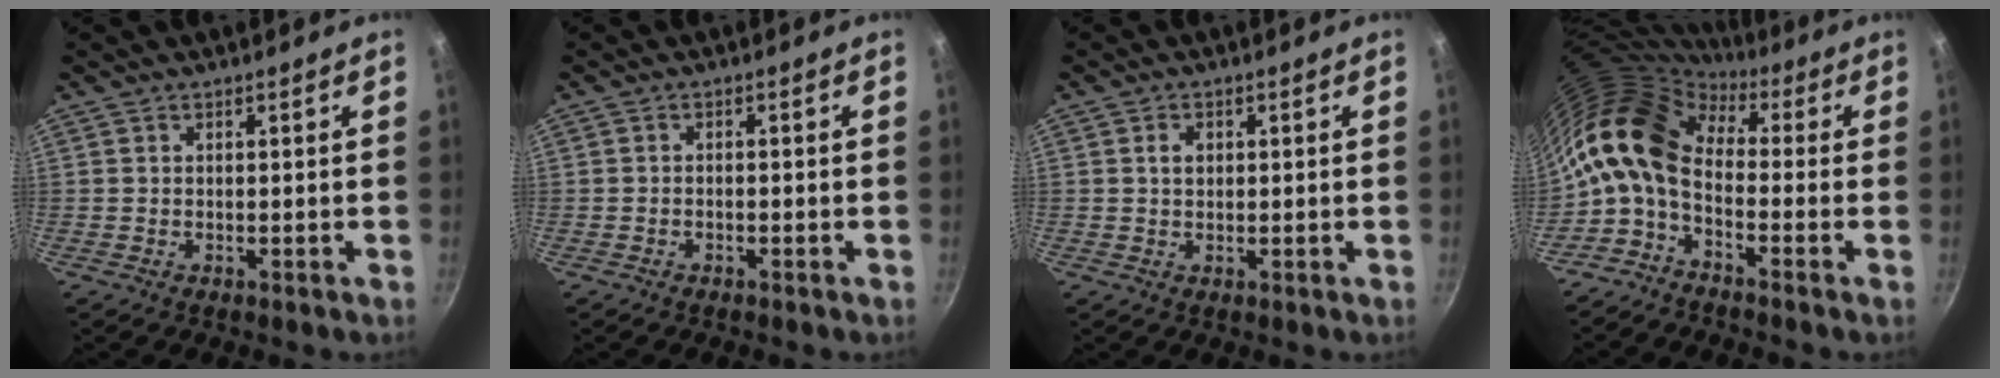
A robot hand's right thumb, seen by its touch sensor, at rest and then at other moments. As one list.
[{"total": 0.7, "force": [-0.5, 0.3, 0.3], "torque": [-0.011, 0.007, -0.010]}, {"total": 2.0, "force": [0.4, 1.5, 1.3], "torque": [-0.014, 0.004, 0.008]}, {"total": 13.2, "force": [0.0, 7.9, 10.6], "torque": [-0.198, 0.023, -0.020]}]